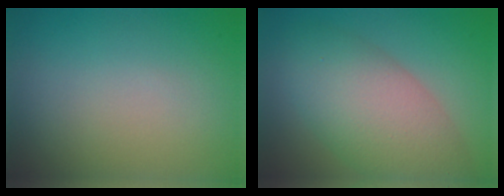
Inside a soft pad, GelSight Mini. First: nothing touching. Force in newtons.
{"total": 8.0, "press": 8.0, "slide": 0.2}